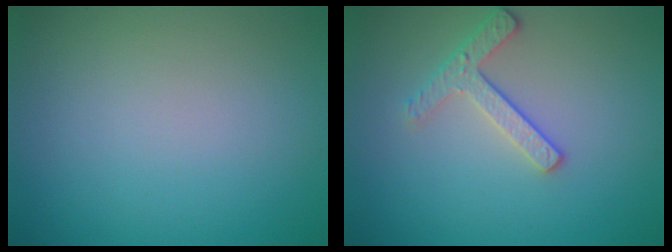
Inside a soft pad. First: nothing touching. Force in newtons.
{"total": 2.4, "press": 2.3, "slide": 0.8}